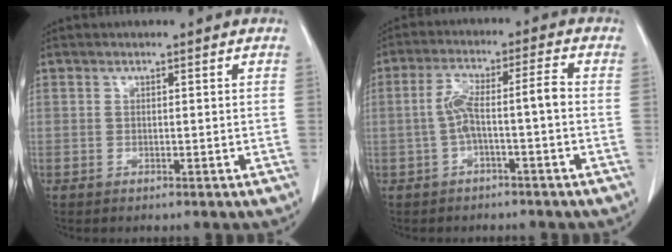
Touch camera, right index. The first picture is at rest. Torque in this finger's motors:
{"motor_torque": [0.61, -0.28, 0.34, 0.12]}